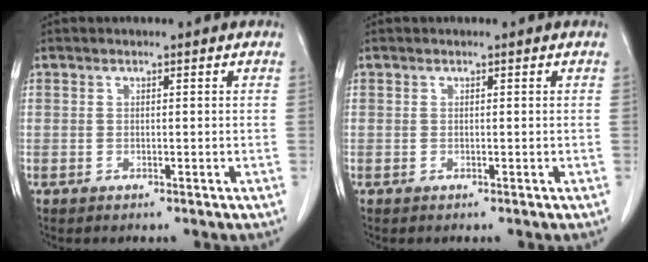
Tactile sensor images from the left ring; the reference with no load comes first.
{"total": 0.0}